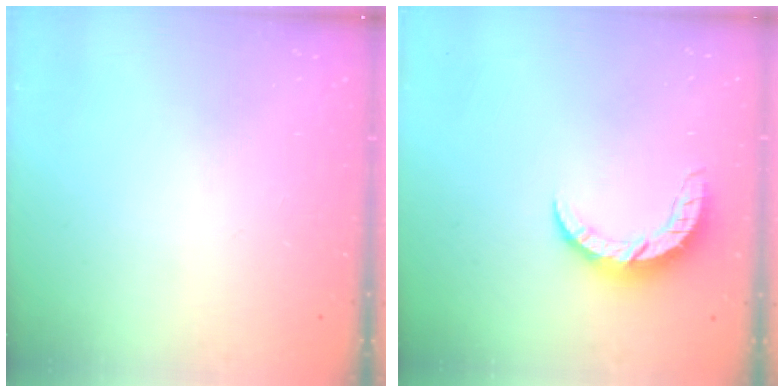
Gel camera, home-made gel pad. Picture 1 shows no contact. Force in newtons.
{"total": 8.7, "press": 8.6, "slide": 0.9}